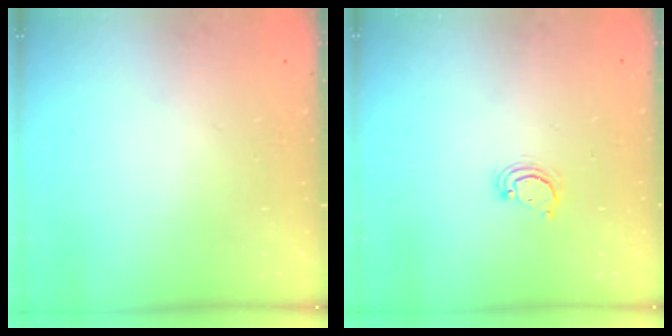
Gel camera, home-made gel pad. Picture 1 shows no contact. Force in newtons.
{"total": 3.0, "press": 3.0, "slide": 0.2}